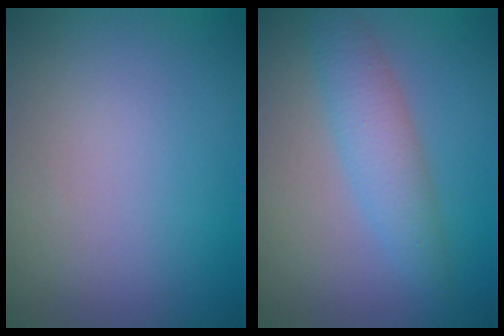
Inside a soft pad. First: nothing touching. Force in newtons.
{"total": 3.6, "press": 3.6, "slide": 0.0}